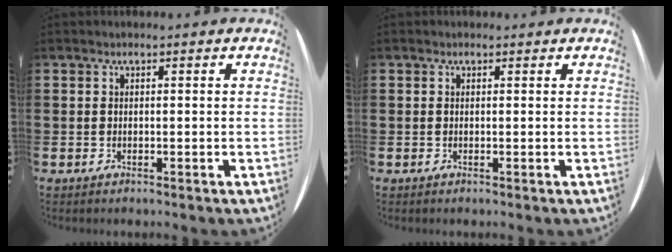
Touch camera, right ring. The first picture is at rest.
{"total": 0.0}